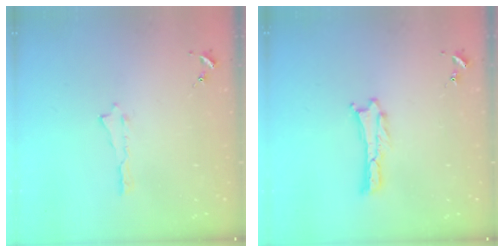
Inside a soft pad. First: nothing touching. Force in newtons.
{"total": 0.0}